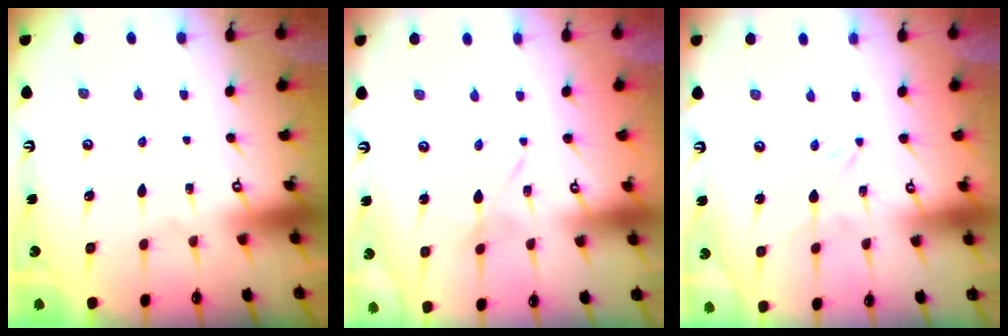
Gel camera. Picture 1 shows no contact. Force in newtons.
{"total": 1.4, "press": 1.4, "slide": 0.2}
{"total": 0.0}